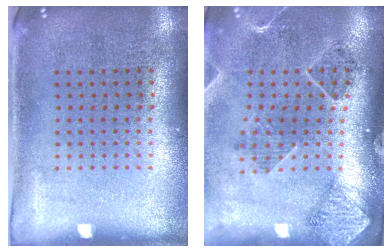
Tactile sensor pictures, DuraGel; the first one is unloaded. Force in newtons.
{"total": 1.5, "press": 1.5, "slide": 0.2}